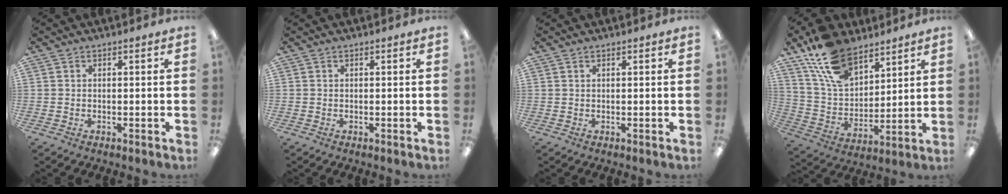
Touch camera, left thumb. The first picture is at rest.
{"total": 0.0}
{"total": 0.5, "force": [0.4, 0.3, 0.3], "torque": [-0.006, 0.003, 0.007]}
{"total": 16.8, "force": [11.2, 9.2, 8.5], "torque": [-0.166, -0.046, 0.211]}